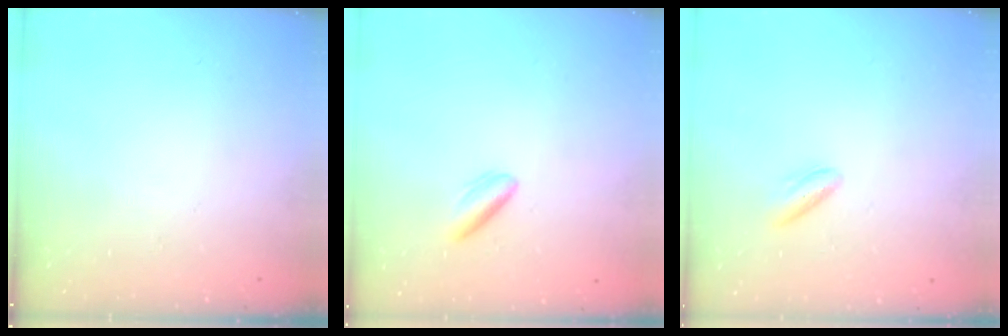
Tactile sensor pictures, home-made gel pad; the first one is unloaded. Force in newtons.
{"total": 3.0, "press": 2.8, "slide": 1.2}
{"total": 2.9, "press": 2.8, "slide": 0.9}